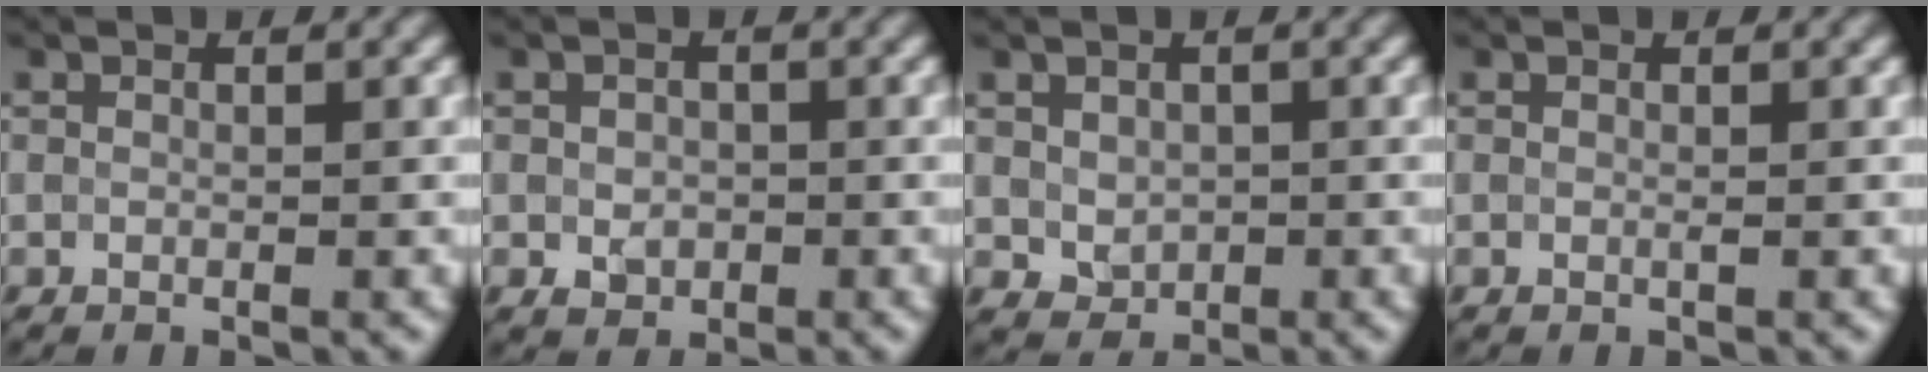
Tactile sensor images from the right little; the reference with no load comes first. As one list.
[{"total": 1.7, "force": [-0.8, 1.5, 0.3], "torque": [-0.009, -0.004, -0.010]}, {"total": 2.3, "force": [-0.4, 2.1, 0.8], "torque": [-0.023, -0.004, 0.001]}, {"total": 0.0}]